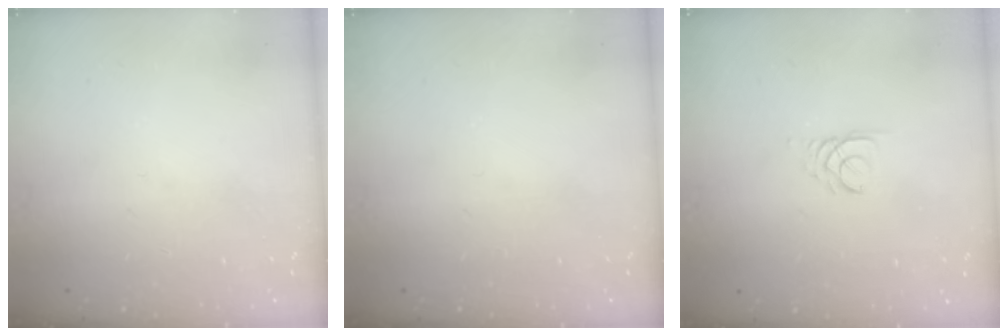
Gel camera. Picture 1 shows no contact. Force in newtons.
{"total": 0.0}
{"total": 2.6, "press": 2.6, "slide": 0.3}